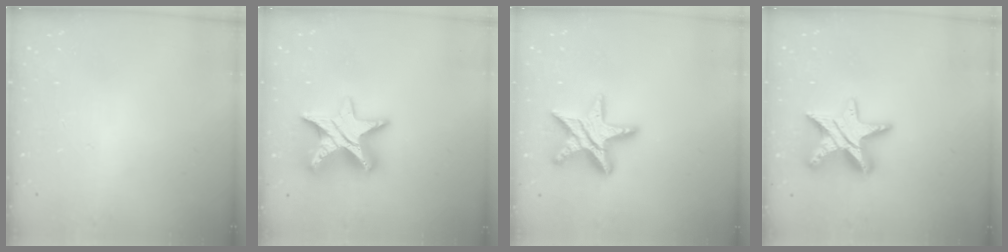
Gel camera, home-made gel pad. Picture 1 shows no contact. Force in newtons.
{"total": 15.0, "press": 14.9, "slide": 1.0}
{"total": 15.5, "press": 15.5, "slide": 0.7}
{"total": 15.3, "press": 15.2, "slide": 1.1}